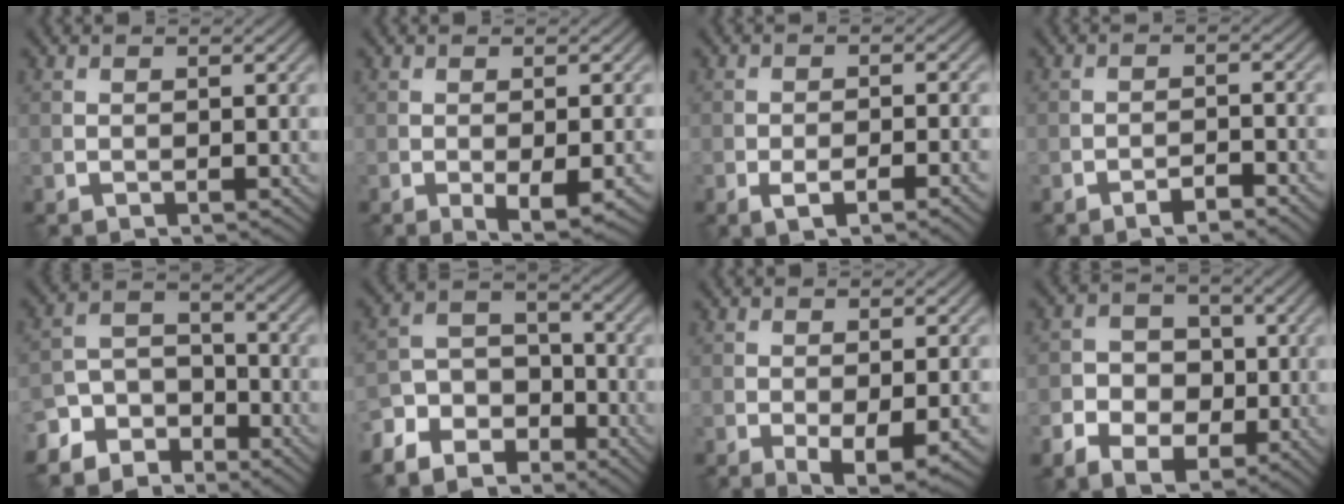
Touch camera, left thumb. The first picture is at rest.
{"total": 5.0, "force": [-2.1, 1.7, 4.2], "torque": [-0.068, -0.007, -0.024]}
{"total": 5.1, "force": [-2.5, 1.5, 4.3], "torque": [-0.078, -0.002, -0.035]}
{"total": 3.1, "force": [-2.2, 0.7, 2.0], "torque": [-0.032, 0.007, -0.038]}
{"total": 7.8, "force": [-6.3, 4.1, 2.0], "torque": [-0.048, -0.007, -0.134]}
{"total": 8.4, "force": [-6.5, 4.7, 2.7], "torque": [-0.069, -0.009, -0.135]}
{"total": 5.6, "force": [-2.3, 2.1, 4.7], "torque": [-0.079, -0.013, -0.025]}
{"total": 6.1, "force": [-1.7, 4.9, 3.2], "torque": [-0.047, -0.012, -0.041]}